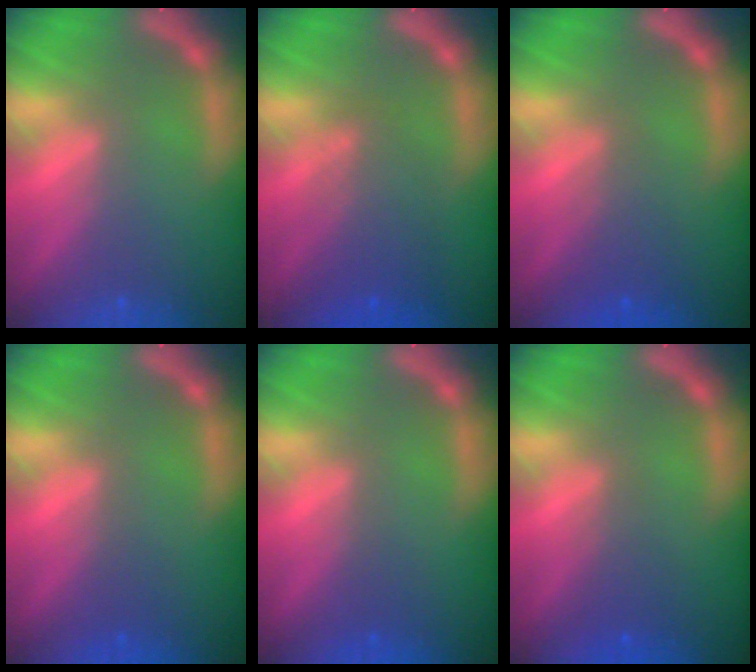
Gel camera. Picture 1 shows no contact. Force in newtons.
{"total": 4.6}
{"total": 2.5}
{"total": 1.0}
{"total": 1.0}
{"total": 2.0}